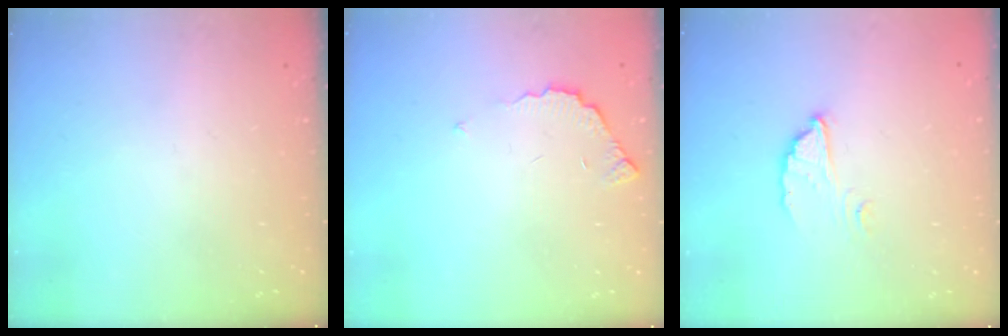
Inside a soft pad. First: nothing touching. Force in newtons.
{"total": 3.7, "press": 3.7, "slide": 0.3}
{"total": 4.0, "press": 4.0, "slide": 0.1}